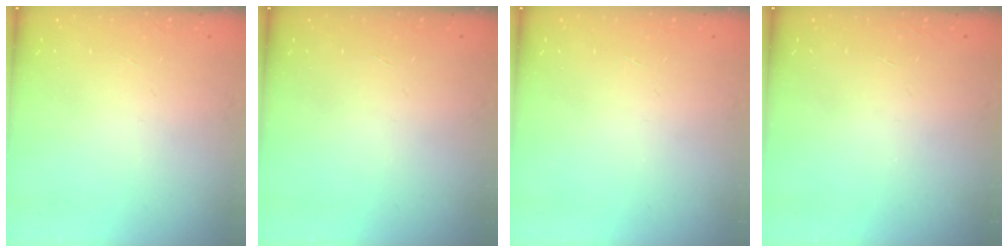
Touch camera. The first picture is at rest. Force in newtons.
{"total": 0.0}
{"total": 0.0}
{"total": 0.0}